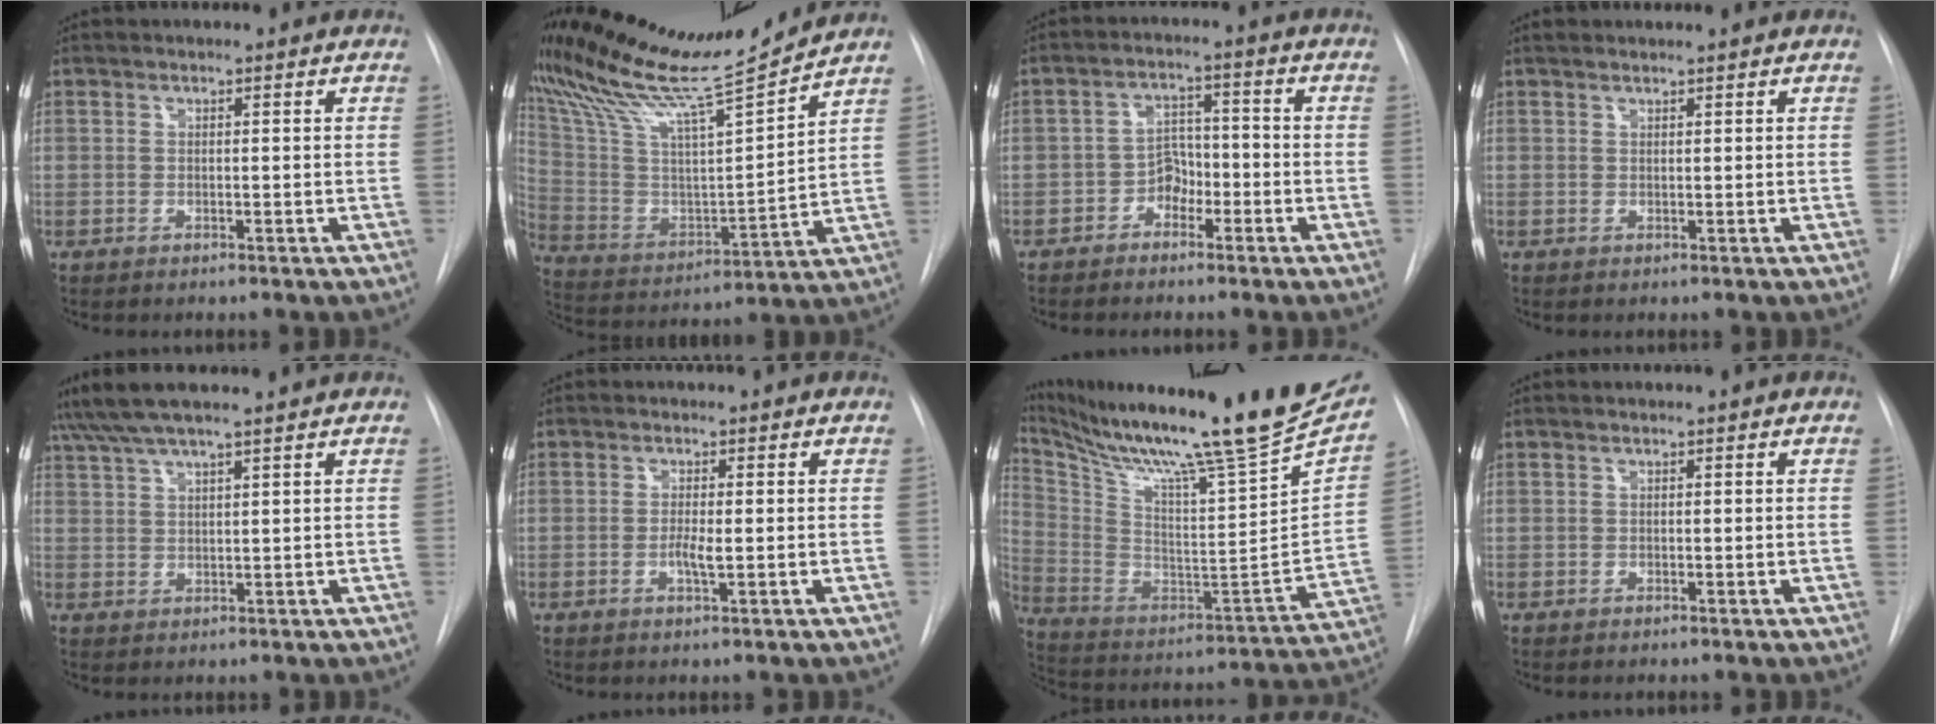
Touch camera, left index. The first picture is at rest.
{"total": 19.6, "force": [18.0, -0.7, 7.9], "torque": [-0.165, -0.035, 0.310]}
{"total": 4.3, "force": [-2.7, 2.6, 2.1], "torque": [-0.030, 0.011, -0.051]}
{"total": 1.1, "force": [1.0, 0.1, 0.4], "torque": [-0.004, 0.016, 0.019]}
{"total": 6.4, "force": [5.6, -0.1, 3.1], "torque": [-0.057, 0.030, 0.097]}
{"total": 2.0, "force": [-0.6, 0.2, 1.8], "torque": [-0.036, -0.005, -0.013]}
{"total": 31.8, "force": [26.0, 0.6, 18.4], "torque": [-0.327, -0.093, 0.383]}
{"total": 0.0}